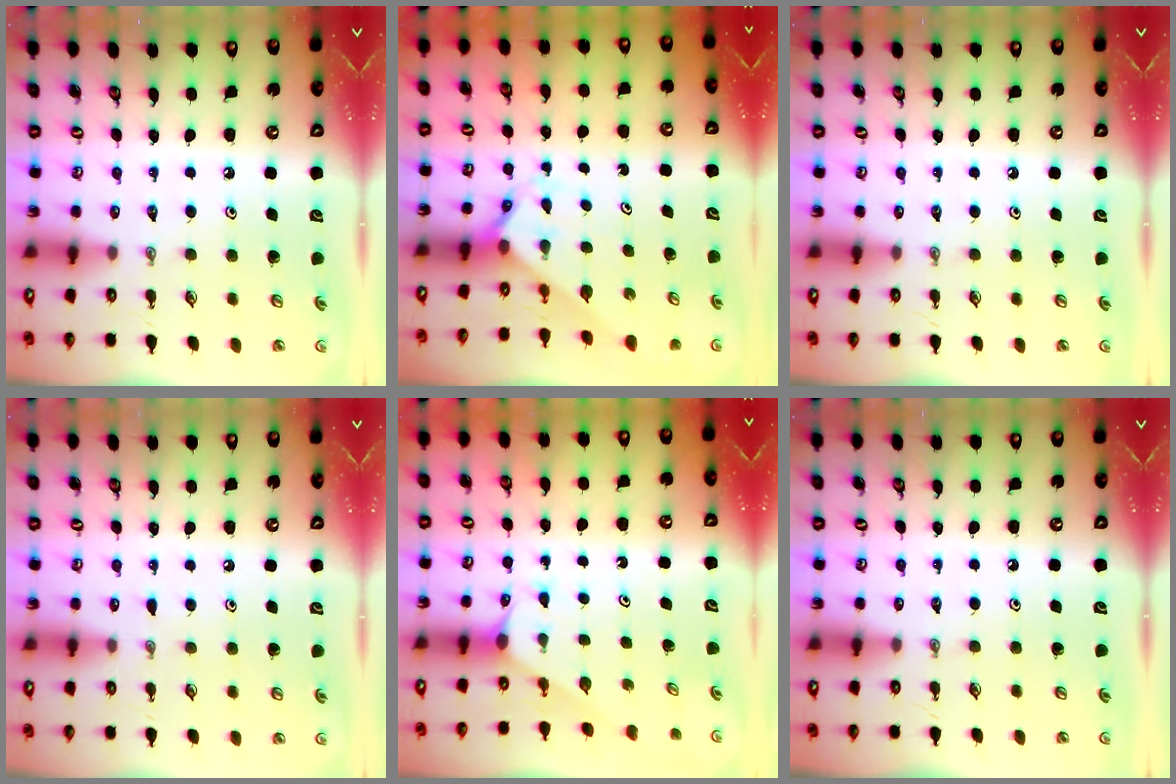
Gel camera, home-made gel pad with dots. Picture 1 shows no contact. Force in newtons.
{"total": 1.8, "press": 1.7, "slide": 0.2}
{"total": 0.0}
{"total": 3.2, "press": 3.2, "slide": 0.4}
{"total": 1.0, "press": 0.9, "slide": 0.2}
{"total": 0.0}